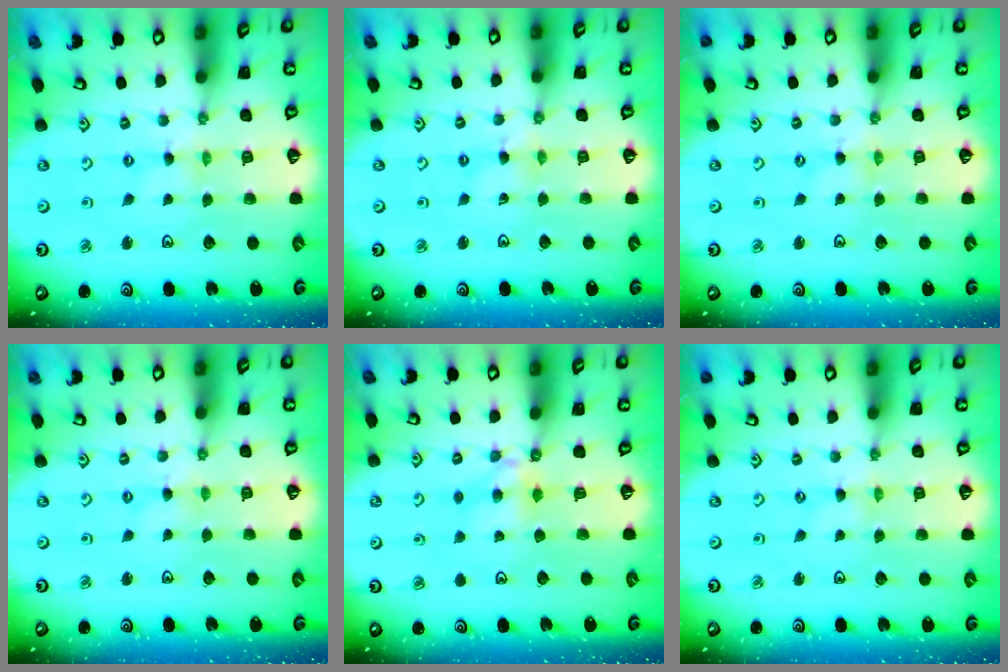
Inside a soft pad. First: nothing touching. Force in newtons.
{"total": 2.0, "press": 1.9, "slide": 0.3}
{"total": 1.6, "press": 1.6, "slide": 0.2}
{"total": 0.9, "press": 0.9, "slide": 0.2}
{"total": 4.9, "press": 4.8, "slide": 0.8}
{"total": 0.0}